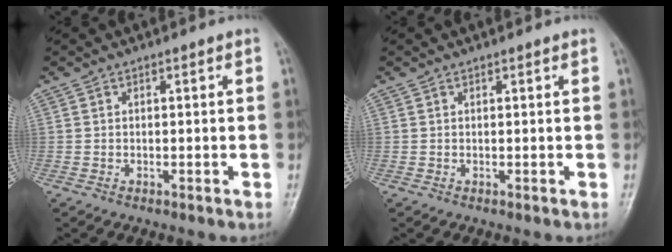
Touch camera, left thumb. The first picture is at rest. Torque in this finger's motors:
{"motor_torque": [-0.06, 0.24, -0.19, -0.04, 0.01]}